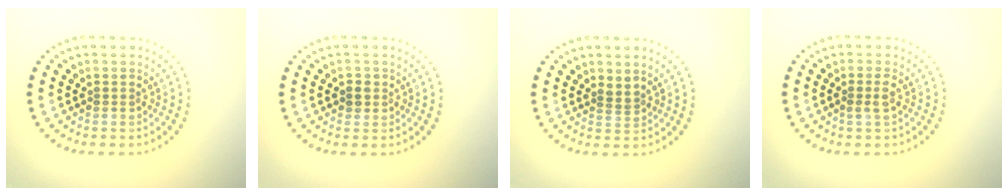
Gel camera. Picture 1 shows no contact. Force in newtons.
{"total": 1.2, "press": 1.1, "slide": 0.5}
{"total": 0.9, "press": 0.5, "slide": 0.8}
{"total": 1.4, "press": 1.2, "slide": 0.7}